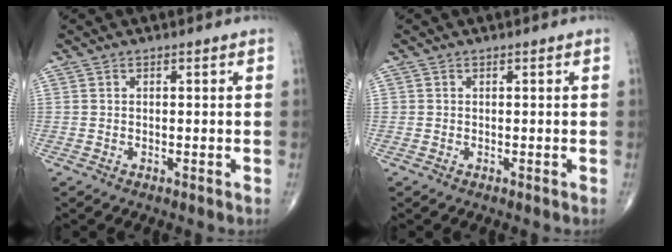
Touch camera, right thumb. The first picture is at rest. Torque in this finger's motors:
{"motor_torque": [0.12, 0.02, 0.14, 0.15, -0.02]}